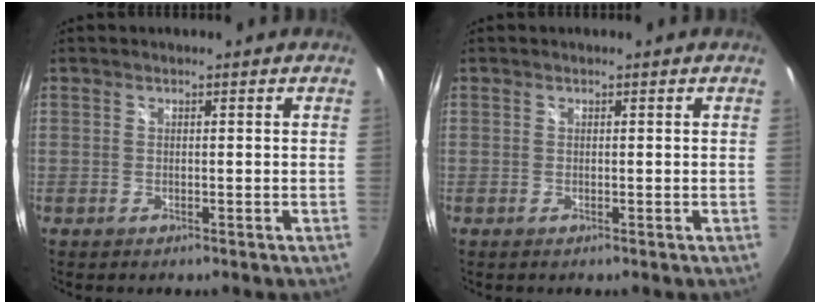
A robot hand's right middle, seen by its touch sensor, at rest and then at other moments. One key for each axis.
{"total": 0.0}